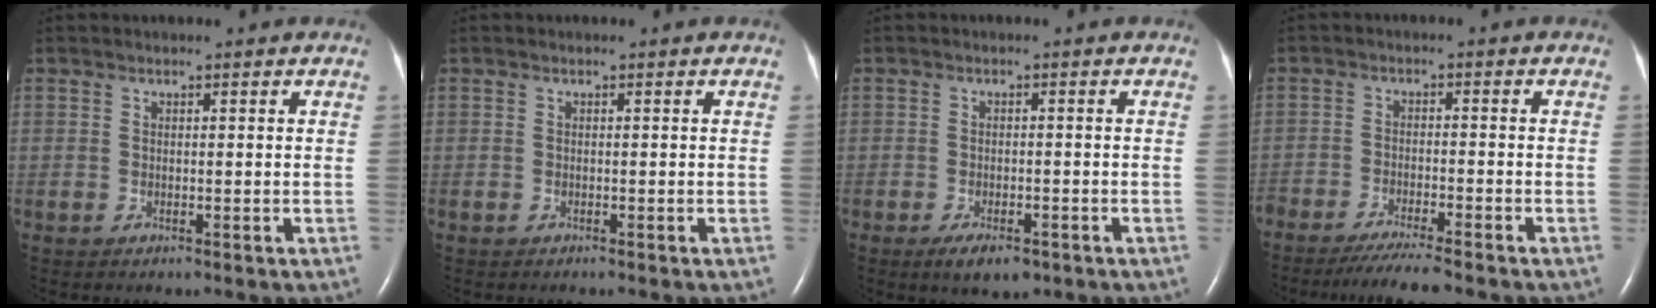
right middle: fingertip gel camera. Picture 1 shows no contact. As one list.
[{"total": 0.0}, {"total": 4.4, "force": [-2.7, 1.7, 3.0], "torque": [-0.055, -0.005, -0.038]}, {"total": 6.6, "force": [-5.8, 0.0, 3.3], "torque": [-0.052, -0.018, -0.096]}]